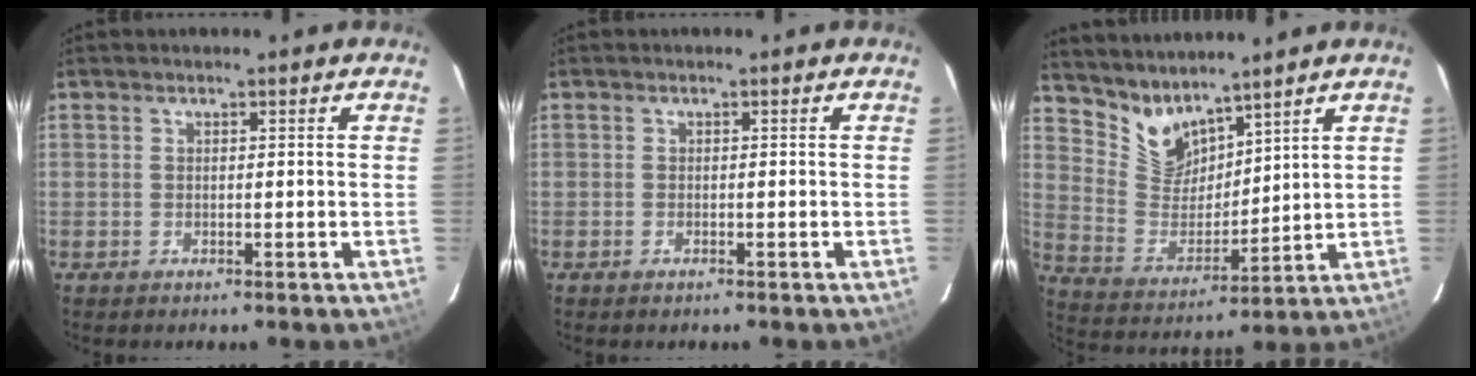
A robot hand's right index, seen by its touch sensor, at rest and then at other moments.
{"total": 0.6, "force": [-0.5, 0.3, 0.2], "torque": [-0.004, -0.001, -0.010]}
{"total": 8.7, "force": [7.6, 3.6, 2.2], "torque": [-0.046, -0.007, 0.162]}